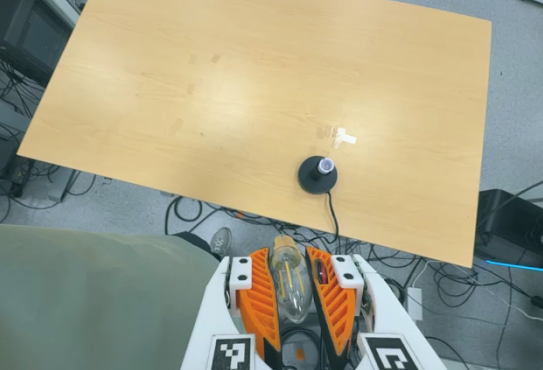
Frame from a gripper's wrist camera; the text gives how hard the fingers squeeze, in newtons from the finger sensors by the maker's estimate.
{"total": 22.1, "left": 23.4, "right": 20.7}